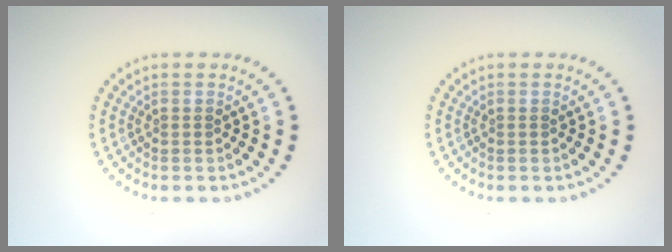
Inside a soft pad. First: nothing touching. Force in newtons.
{"total": 0.0}